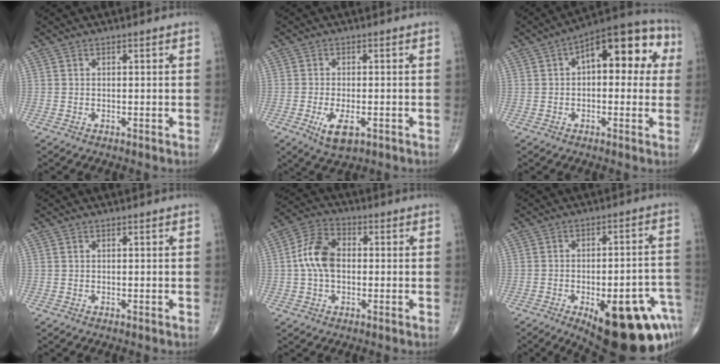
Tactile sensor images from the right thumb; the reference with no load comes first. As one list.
[{"total": 5.4, "force": [-2.1, 2.3, 4.4], "torque": [-0.078, -0.007, -0.030]}, {"total": 15.9, "force": [3.6, 7.7, 13.4], "torque": [-0.135, 0.037, 0.039]}, {"total": 0.0}, {"total": 9.0, "force": [0.0, 5.9, 6.8], "torque": [-0.128, 0.025, -0.009]}, {"total": 24.5, "force": [-11.3, 9.3, 19.6], "torque": [-0.172, 0.049, -0.137]}]